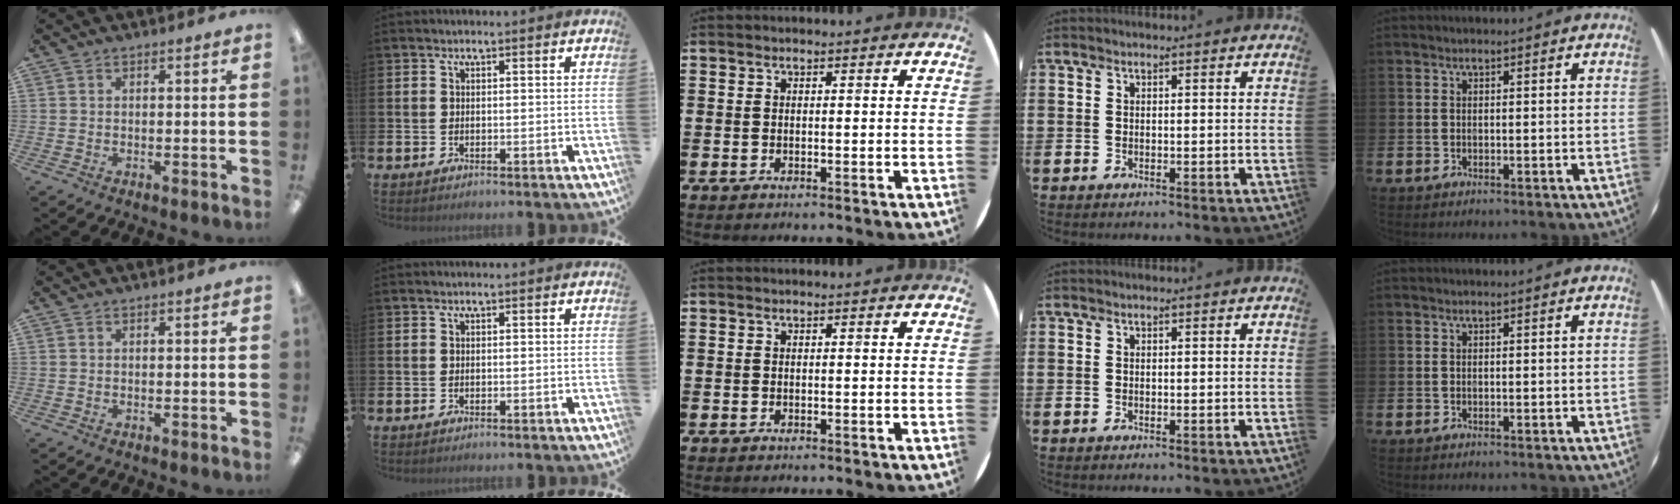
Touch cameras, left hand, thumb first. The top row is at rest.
{}